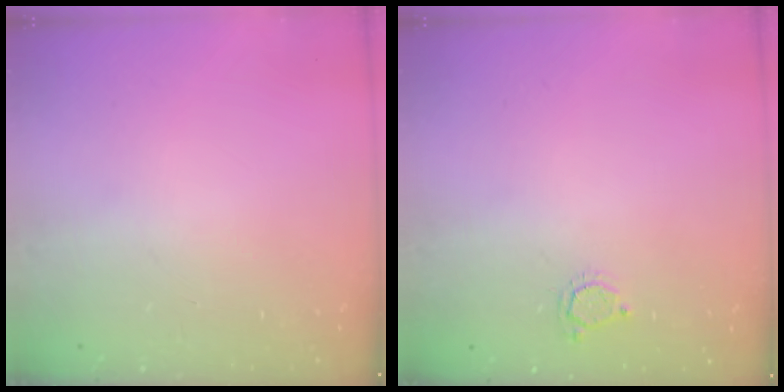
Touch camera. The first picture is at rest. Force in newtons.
{"total": 3.4, "press": 3.3, "slide": 0.3}